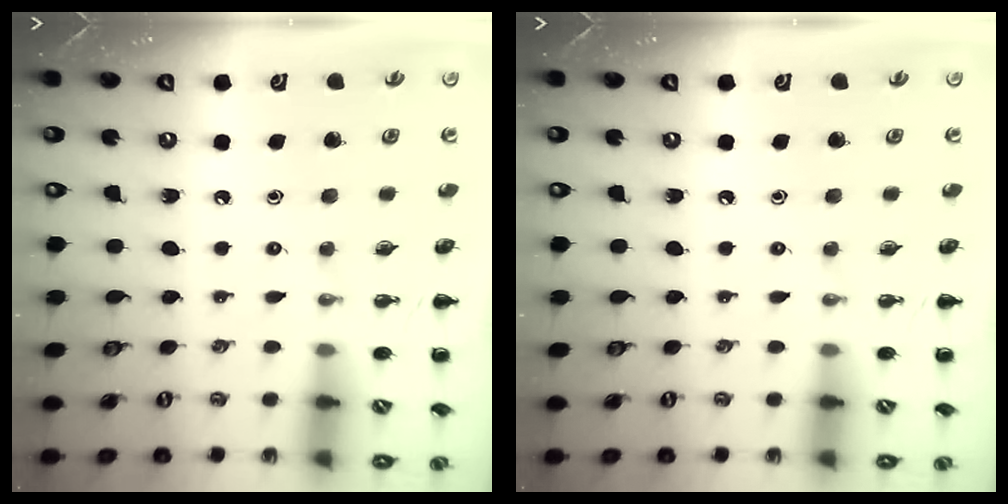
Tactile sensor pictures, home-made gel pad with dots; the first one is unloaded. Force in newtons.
{"total": 0.0}